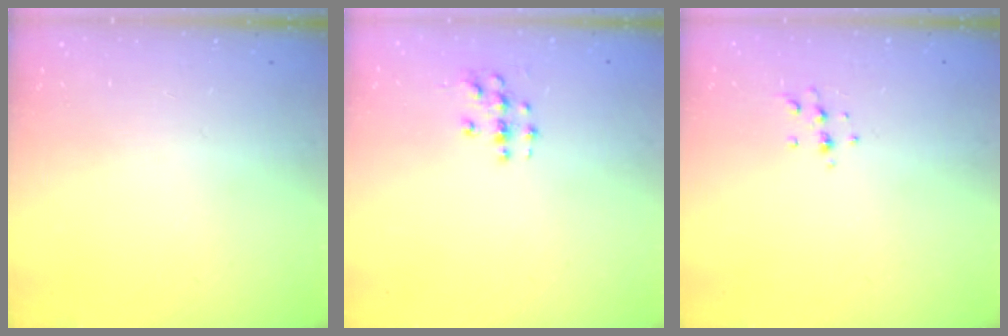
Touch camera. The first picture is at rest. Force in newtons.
{"total": 3.4, "press": 3.4, "slide": 0.2}
{"total": 5.3, "press": 5.1, "slide": 1.5}